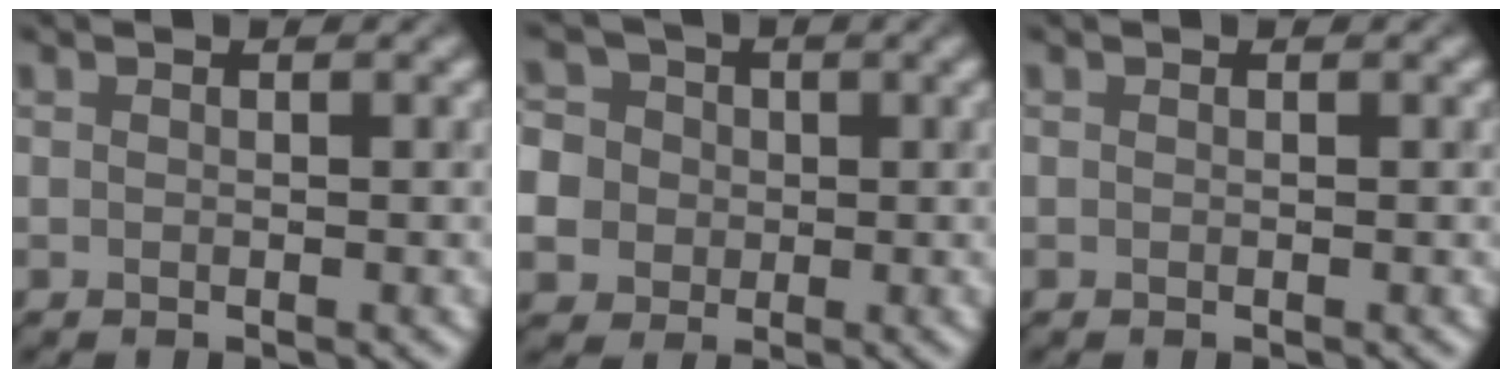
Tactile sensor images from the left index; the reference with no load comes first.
{"total": 8.3, "force": [-1.3, 7.8, 2.5], "torque": [-0.066, 0.006, -0.057]}
{"total": 0.0}